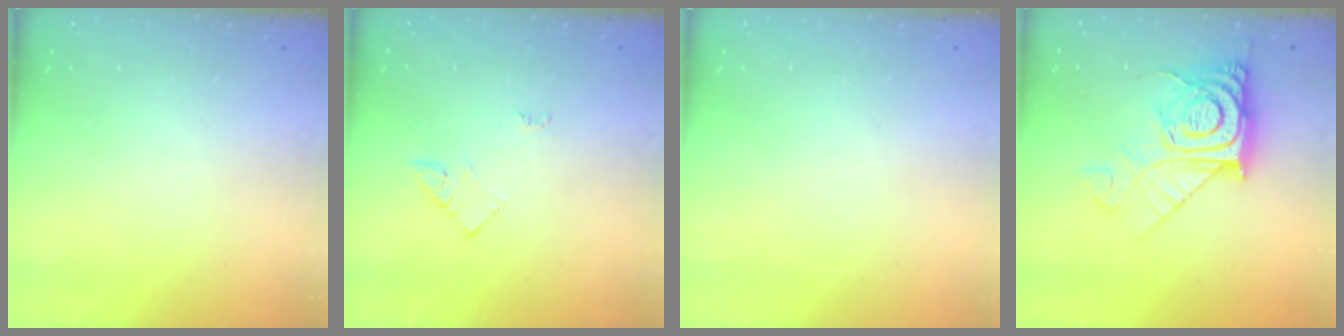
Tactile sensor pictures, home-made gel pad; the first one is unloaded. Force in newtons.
{"total": 3.1, "press": 3.1, "slide": 0.4}
{"total": 1.8, "press": 1.7, "slide": 0.1}
{"total": 15.1, "press": 15.0, "slide": 1.4}